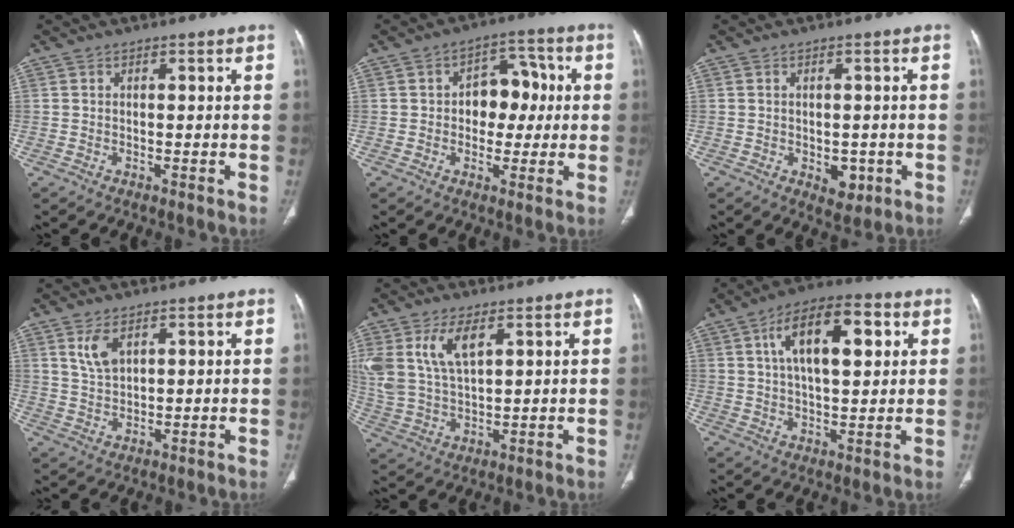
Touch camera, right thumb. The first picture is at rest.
{"total": 8.8, "force": [0.5, 6.4, 6.1], "torque": [-0.041, 0.026, 0.004]}
{"total": 4.0, "force": [-1.1, 2.7, 2.8], "torque": [-0.020, -0.001, -0.005]}
{"total": 4.6, "force": [2.4, 2.3, 3.2], "torque": [-0.061, -0.011, 0.056]}
{"total": 10.8, "force": [5.0, 5.3, 8.1], "torque": [-0.173, -0.012, 0.109]}
{"total": 14.8, "force": [4.8, 6.7, 12.3], "torque": [-0.185, 0.006, 0.074]}